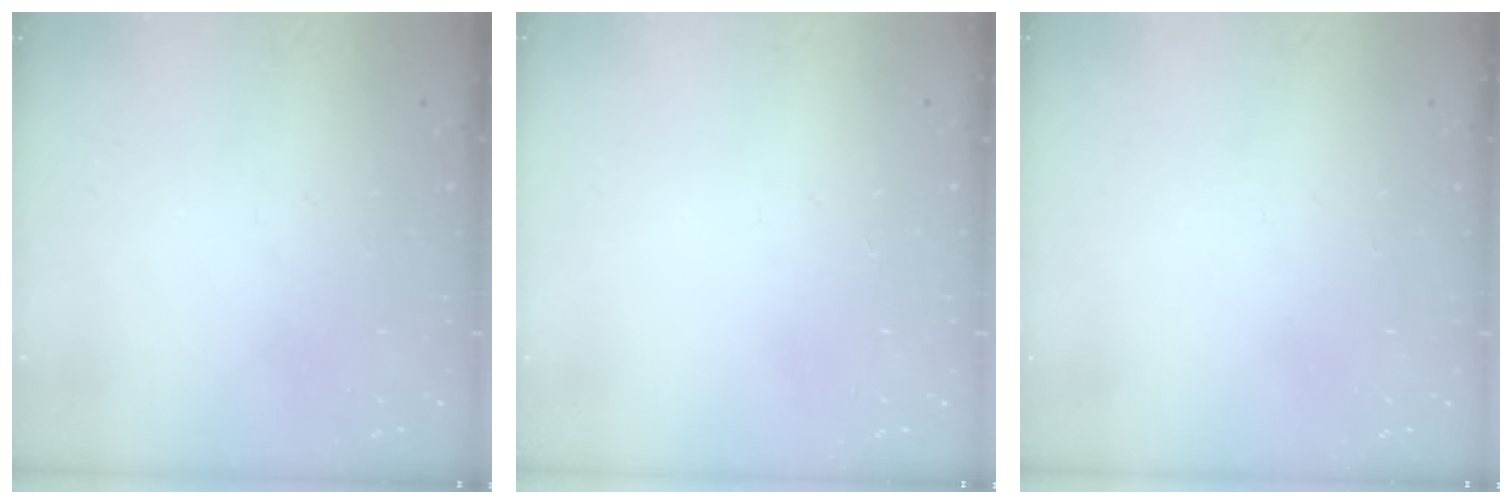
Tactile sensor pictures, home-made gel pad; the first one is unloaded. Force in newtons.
{"total": 0.0}
{"total": 0.0}